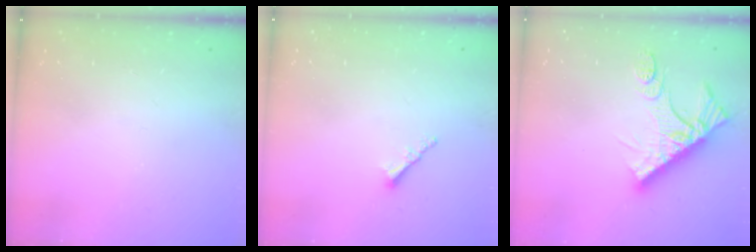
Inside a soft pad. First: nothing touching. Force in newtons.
{"total": 1.9, "press": 1.9, "slide": 0.5}
{"total": 12.2, "press": 12.1, "slide": 1.1}